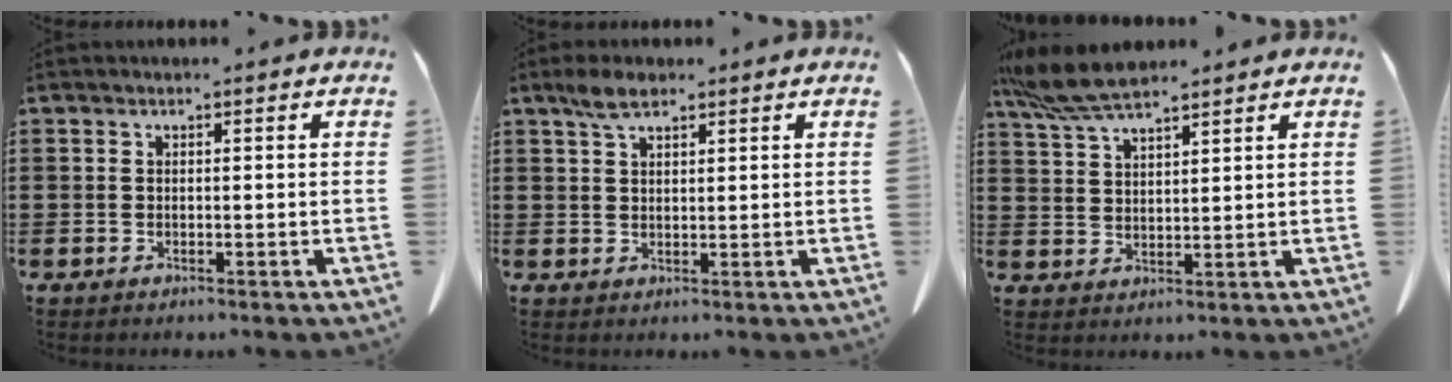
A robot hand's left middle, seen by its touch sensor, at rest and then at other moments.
{"total": 3.6, "force": [2.4, 1.4, 2.2], "torque": [-0.050, 0.006, 0.044]}
{"total": 7.0, "force": [5.7, 1.5, 3.8], "torque": [-0.088, -0.008, 0.107]}